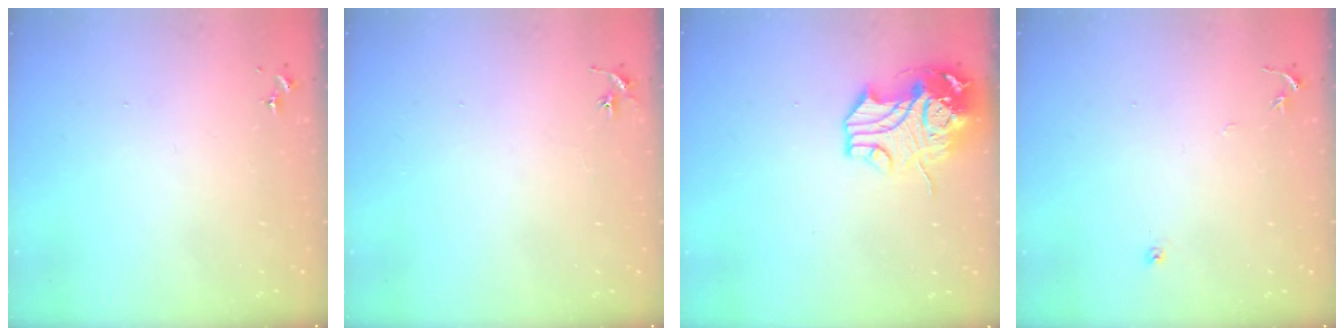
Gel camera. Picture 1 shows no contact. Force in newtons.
{"total": 2.9, "press": 2.9, "slide": 0.3}
{"total": 13.9, "press": 13.7, "slide": 2.3}
{"total": 4.6, "press": 4.6, "slide": 0.5}